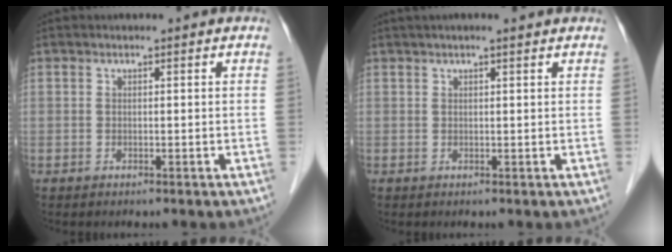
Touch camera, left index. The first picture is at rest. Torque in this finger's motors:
{"motor_torque": [0.45, -0.39, 0.07, 0.02]}